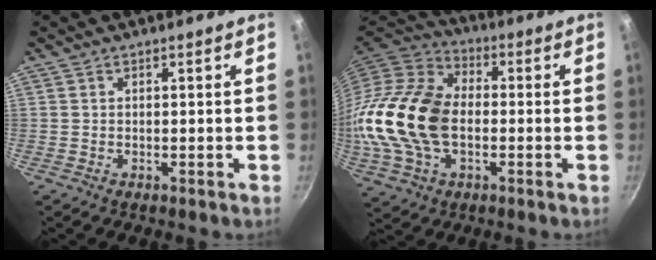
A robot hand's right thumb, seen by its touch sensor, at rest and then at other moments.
{"total": 20.4, "force": [-1.6, 13.6, 15.1], "torque": [-0.285, 0.030, -0.037]}